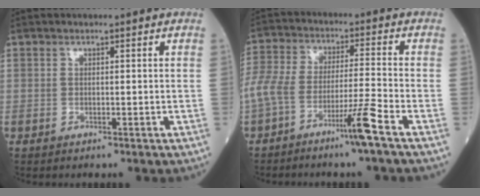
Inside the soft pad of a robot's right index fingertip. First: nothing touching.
{"total": 9.1, "force": [-5.5, -0.4, 7.2], "torque": [-0.160, 0.007, -0.103]}